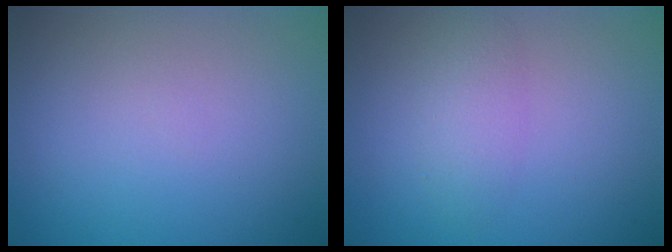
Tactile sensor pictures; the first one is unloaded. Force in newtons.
{"total": 2.2, "press": 2.2, "slide": 0.0}